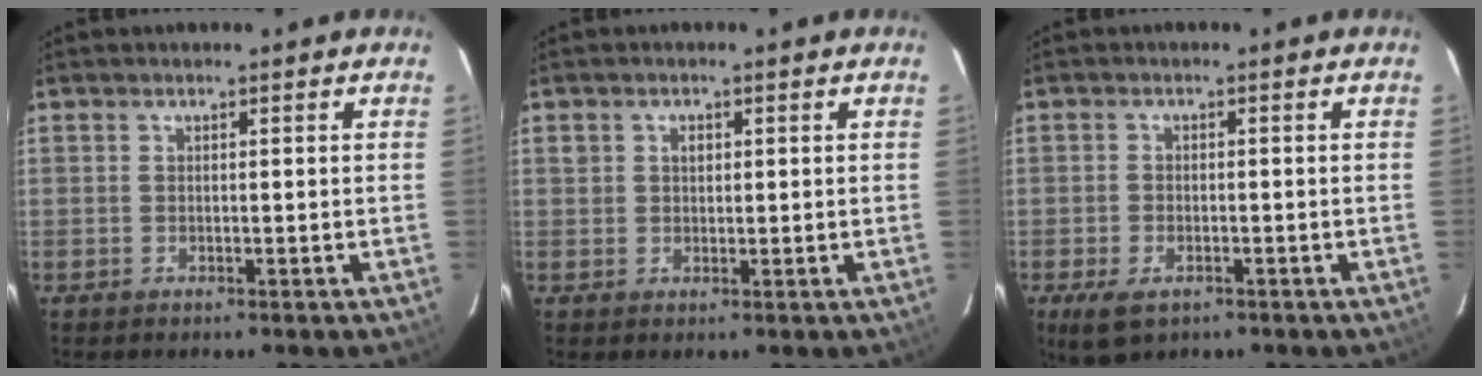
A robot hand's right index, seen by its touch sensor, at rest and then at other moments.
{"total": 1.7, "force": [0.5, 1.5, 0.7], "torque": [-0.009, 0.006, 0.008]}
{"total": 5.2, "force": [-2.9, 2.9, 3.2], "torque": [-0.076, -0.017, -0.050]}